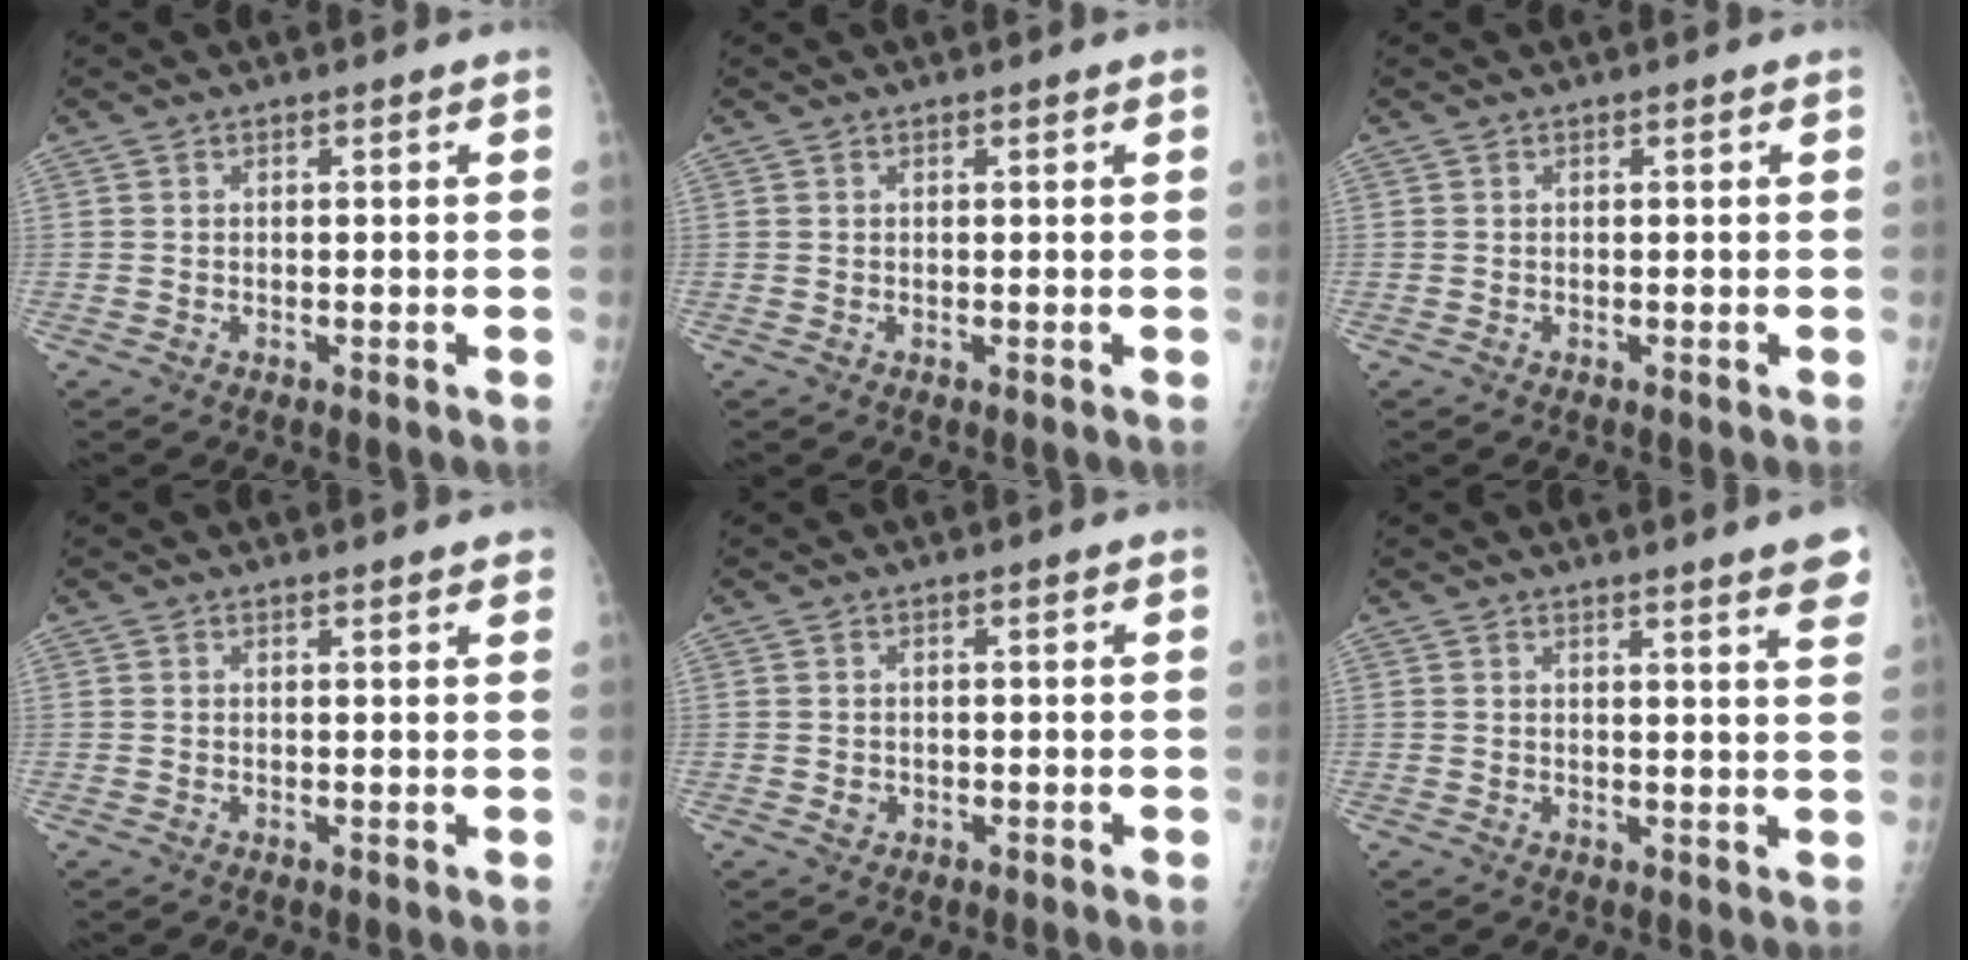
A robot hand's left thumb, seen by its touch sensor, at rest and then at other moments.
{"total": 0.6, "force": [0.3, 0.1, 0.5], "torque": [-0.008, 0.001, 0.003]}
{"total": 0.0}
{"total": 2.3, "force": [2.0, 0.5, 1.2], "torque": [-0.006, -0.001, 0.019]}
{"total": 0.5, "force": [0.0, 0.5, 0.3], "torque": [0.000, 0.001, 0.000]}
{"total": 6.2, "force": [4.6, 0.2, 4.2], "torque": [-0.044, -0.020, 0.045]}